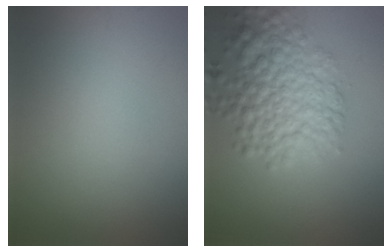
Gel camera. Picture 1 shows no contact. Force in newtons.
{"total": 7.0, "press": 7.0, "slide": 0.3}